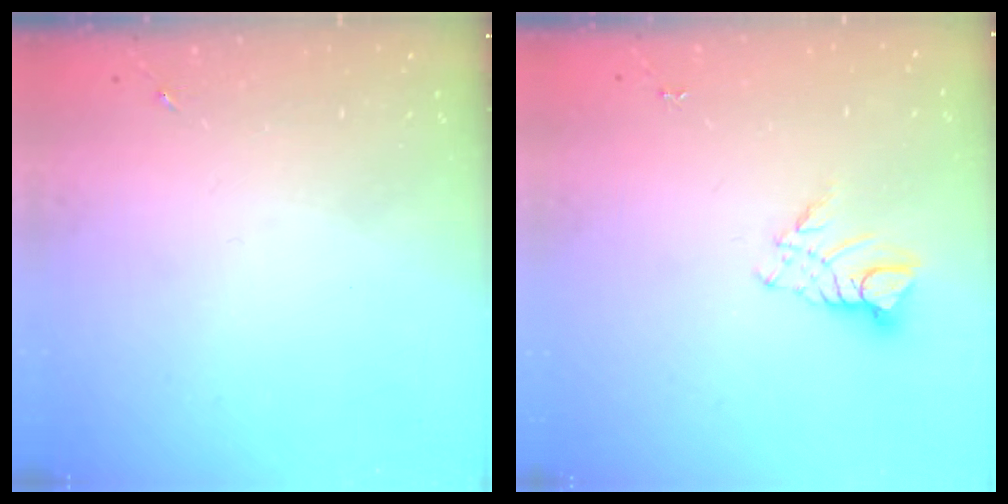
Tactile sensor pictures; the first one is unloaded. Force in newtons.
{"total": 6.7, "press": 6.7, "slide": 0.5}